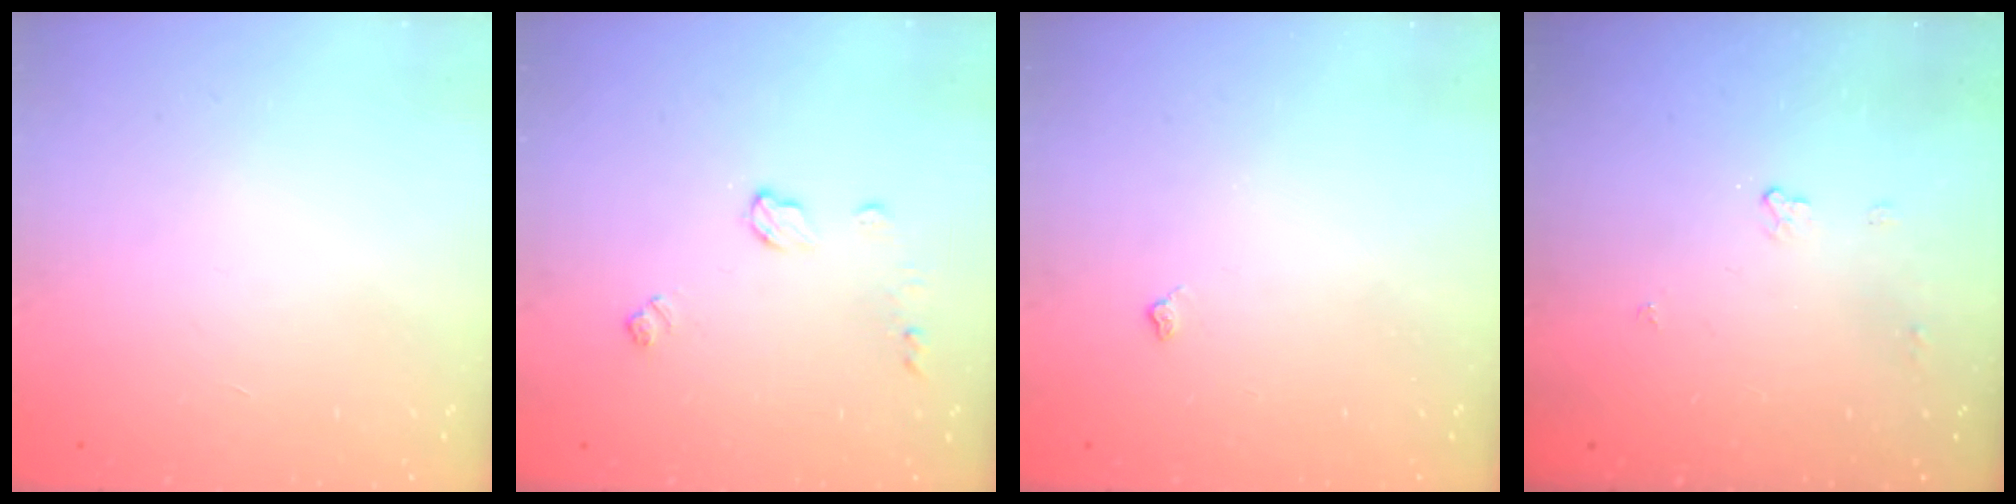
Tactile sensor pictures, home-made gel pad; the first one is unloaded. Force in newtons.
{"total": 6.1, "press": 6.1, "slide": 0.4}
{"total": 4.2, "press": 4.2, "slide": 0.5}
{"total": 3.5, "press": 3.5, "slide": 0.2}